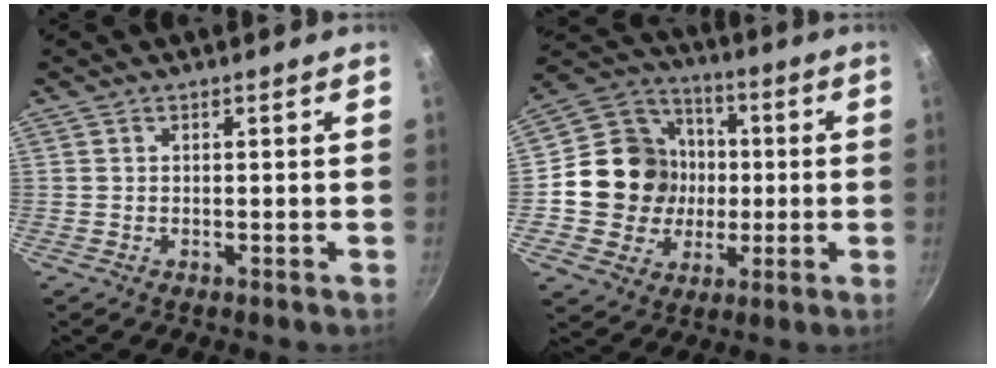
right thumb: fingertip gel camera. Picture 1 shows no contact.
{"total": 16.6, "force": [-0.3, 15.4, 6.3], "torque": [-0.078, 0.027, -0.009]}